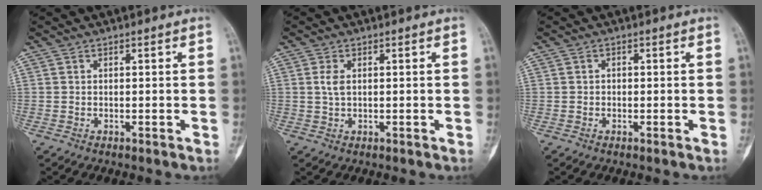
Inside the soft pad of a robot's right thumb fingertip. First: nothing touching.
{"total": 2.5, "force": [0.5, 1.4, 2.0], "torque": [-0.046, 0.002, 0.011]}
{"total": 0.6, "force": [-0.2, 0.6, 0.1], "torque": [0.006, 0.001, -0.005]}